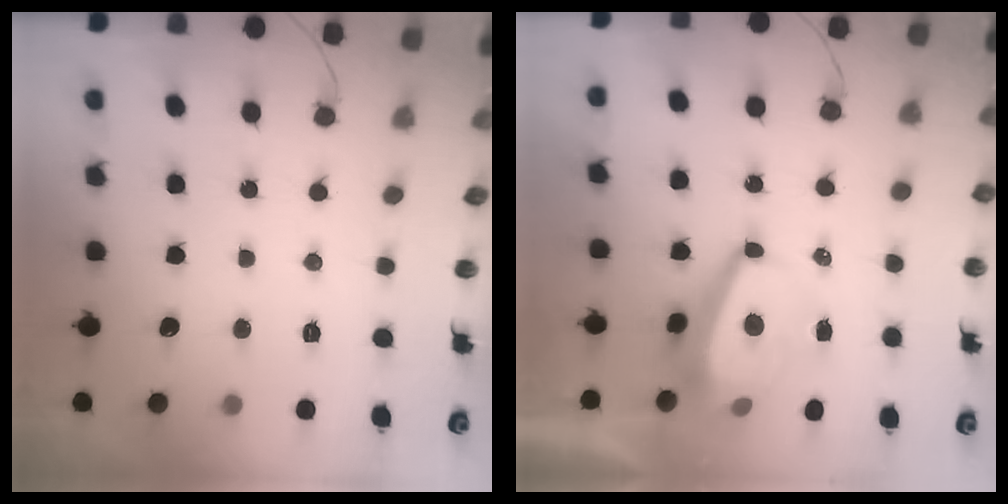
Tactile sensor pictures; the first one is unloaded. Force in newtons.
{"total": 7.8, "press": 7.8, "slide": 0.7}